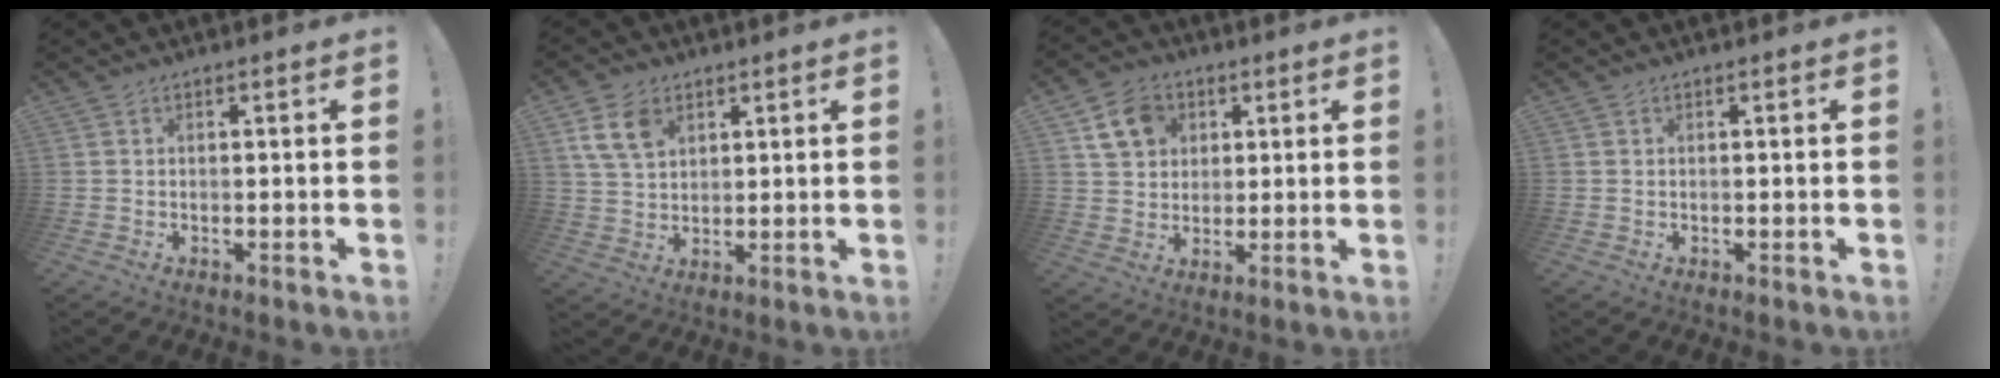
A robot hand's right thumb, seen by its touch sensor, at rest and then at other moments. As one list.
[{"total": 9.4, "force": [4.5, 6.3, 5.4], "torque": [-0.099, -0.007, 0.087]}, {"total": 10.6, "force": [4.4, 8.7, 4.3], "torque": [-0.059, -0.010, 0.088]}, {"total": 0.0}]